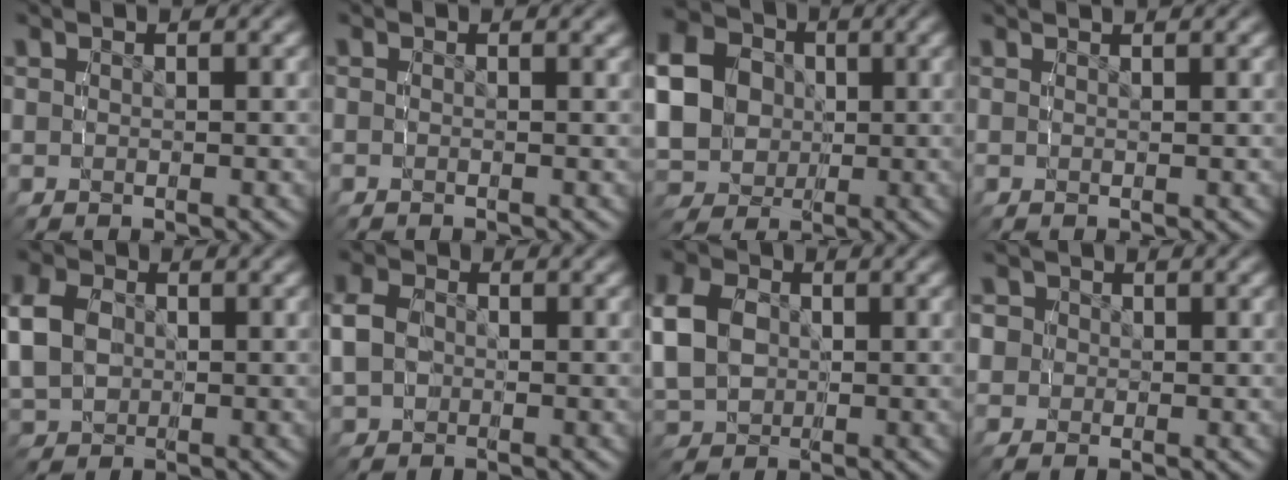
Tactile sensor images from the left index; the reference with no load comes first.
{"total": 0.5, "force": [-0.3, -0.3, -0.2], "torque": [-0.003, -0.004, -0.008]}
{"total": 12.3, "force": [0.4, 10.8, 5.8], "torque": [-0.145, -0.035, 0.000]}
{"total": 0.9, "force": [0.8, -0.4, 0.1], "torque": [0.005, 0.003, 0.012]}
{"total": 5.2, "force": [-0.4, 4.3, 2.9], "torque": [-0.080, -0.020, 0.000]}
{"total": 3.6, "force": [-0.7, 3.1, 1.8], "torque": [-0.059, -0.015, -0.011]}
{"total": 6.6, "force": [-0.3, 5.5, 3.7], "torque": [-0.100, -0.025, 0.002]}
{"total": 3.6, "force": [0.1, 3.4, 1.1], "torque": [-0.037, -0.007, -0.003]}